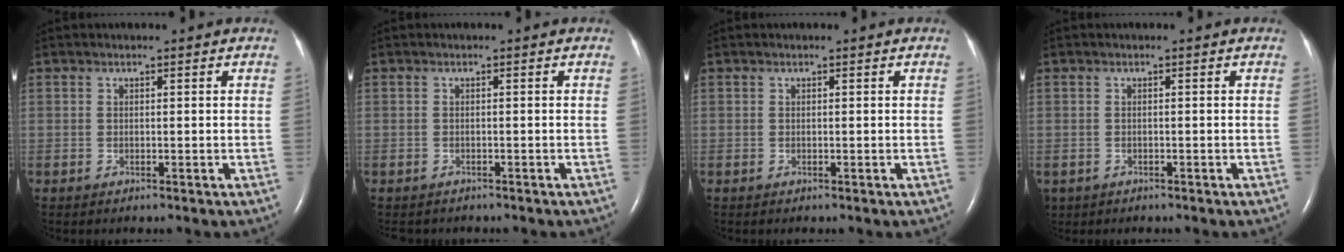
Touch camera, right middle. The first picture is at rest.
{"total": 3.1, "force": [-2.7, 1.4, 0.8], "torque": [-0.013, -0.003, -0.031]}
{"total": 0.0}
{"total": 2.2, "force": [-1.5, 1.6, 0.5], "torque": [-0.014, -0.001, -0.021]}